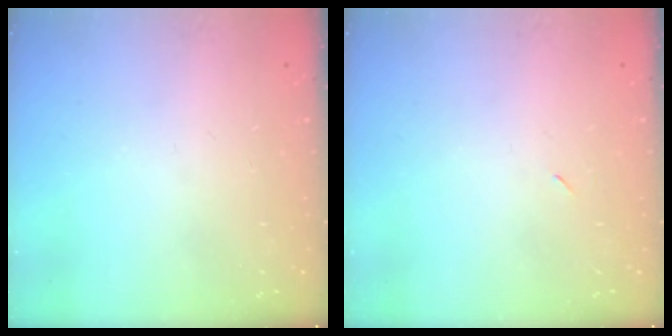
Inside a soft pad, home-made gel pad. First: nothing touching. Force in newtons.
{"total": 2.3, "press": 2.0, "slide": 1.2}